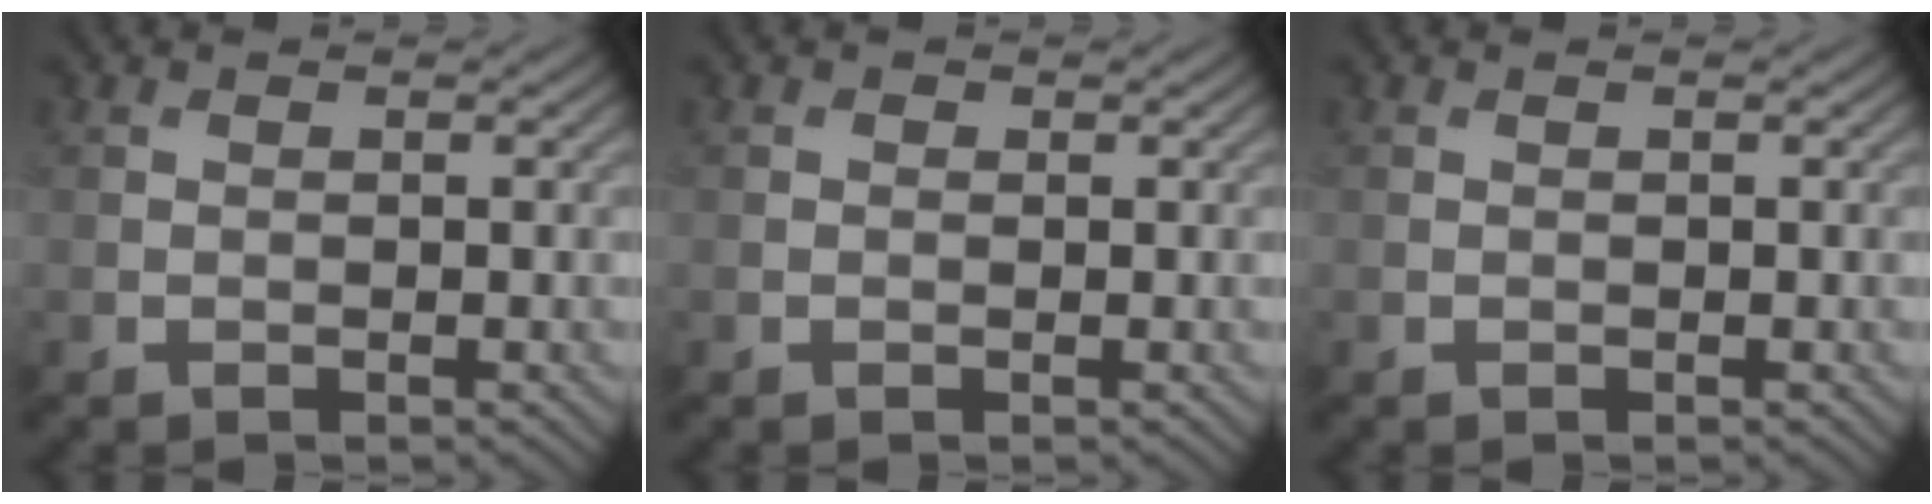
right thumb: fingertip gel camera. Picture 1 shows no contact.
{"total": 0.0}
{"total": 0.0}